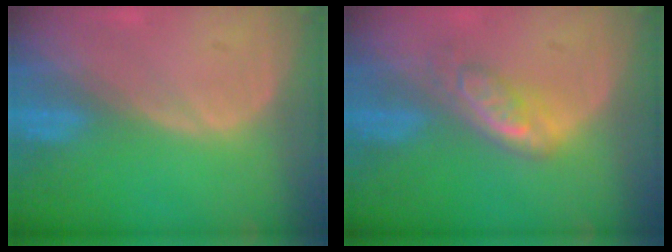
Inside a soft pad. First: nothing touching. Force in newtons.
{"total": 5.0, "press": 4.6, "slide": 2.0}